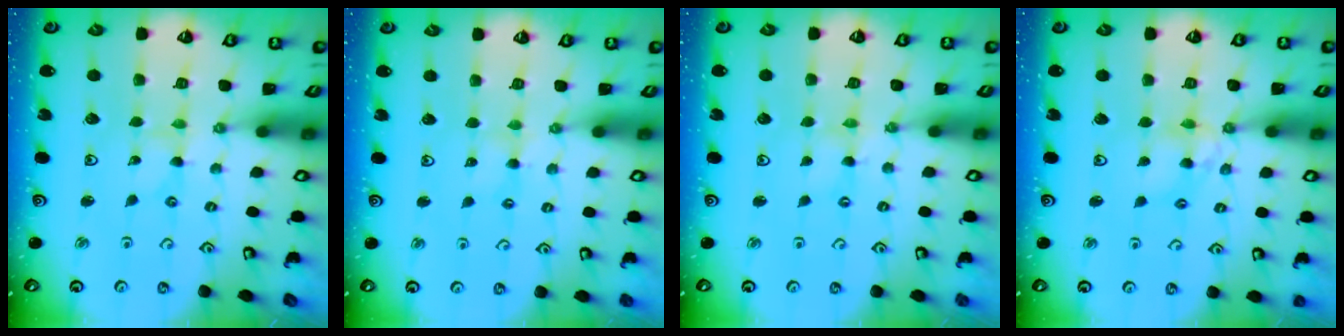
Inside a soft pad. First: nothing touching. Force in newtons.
{"total": 1.9, "press": 1.9, "slide": 0.3}
{"total": 0.0}
{"total": 7.1, "press": 7.0, "slide": 0.9}